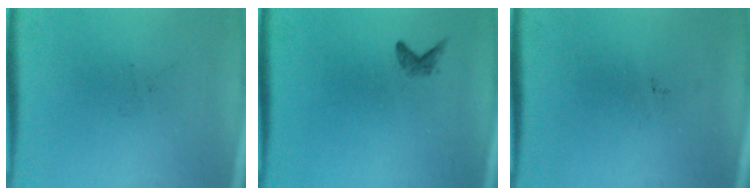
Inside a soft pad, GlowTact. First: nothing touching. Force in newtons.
{"total": 0.9}
{"total": 0.0}